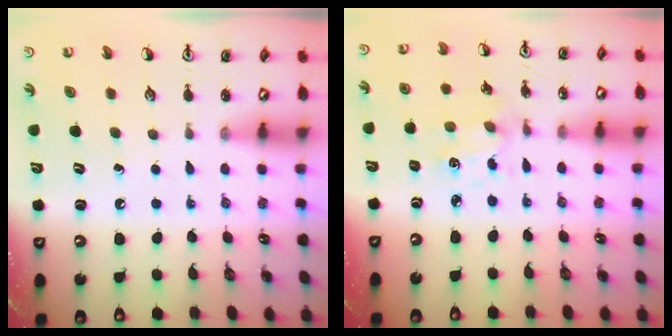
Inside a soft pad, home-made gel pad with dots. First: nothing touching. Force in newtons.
{"total": 1.3, "press": 1.3, "slide": 0.1}